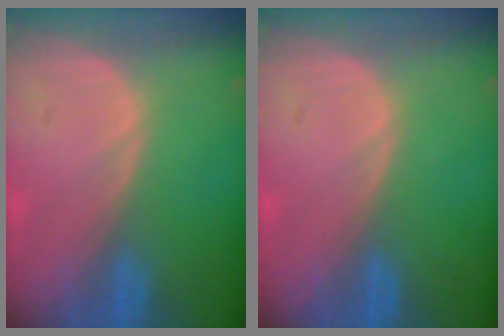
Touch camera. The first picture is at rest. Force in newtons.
{"total": 0.0}